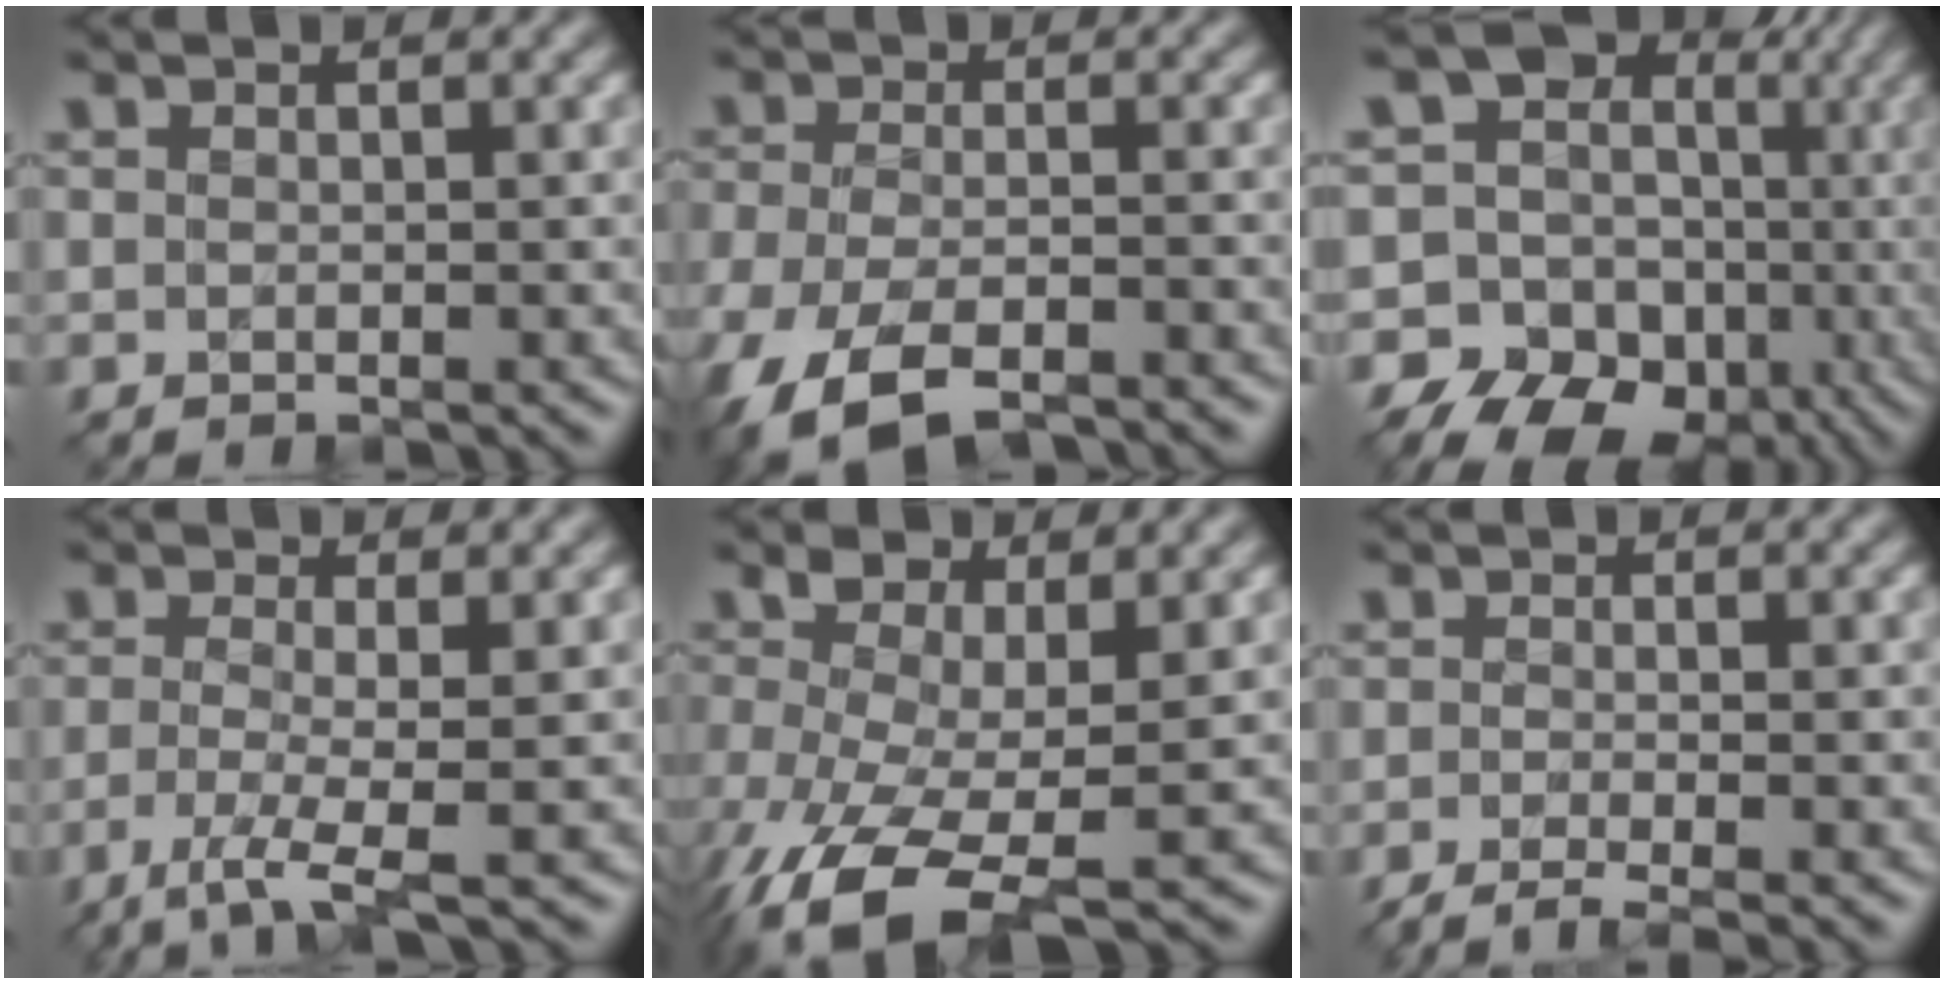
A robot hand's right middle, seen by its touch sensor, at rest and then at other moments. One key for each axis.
{"total": 8.6, "fx": -6.4, "fy": 2.9, "fz": 4.9, "tx": -0.097, "ty": -0.018, "tz": -0.115}
{"total": 17.1, "fx": -3.3, "fy": 15.7, "fz": 5.8, "tx": -0.104, "ty": 0.020, "tz": -0.067}
{"total": 3.7, "fx": -1.3, "fy": 0.6, "fz": 3.4, "tx": -0.068, "ty": -0.005, "tz": -0.035}
{"total": 7.0, "fx": -1.8, "fy": 3.1, "fz": 6.0, "tx": -0.133, "ty": -0.002, "tz": -0.048}
{"total": 2.7, "fx": -1.8, "fy": 0.6, "fz": 2.0, "tx": -0.029, "ty": 0.000, "tz": -0.043}